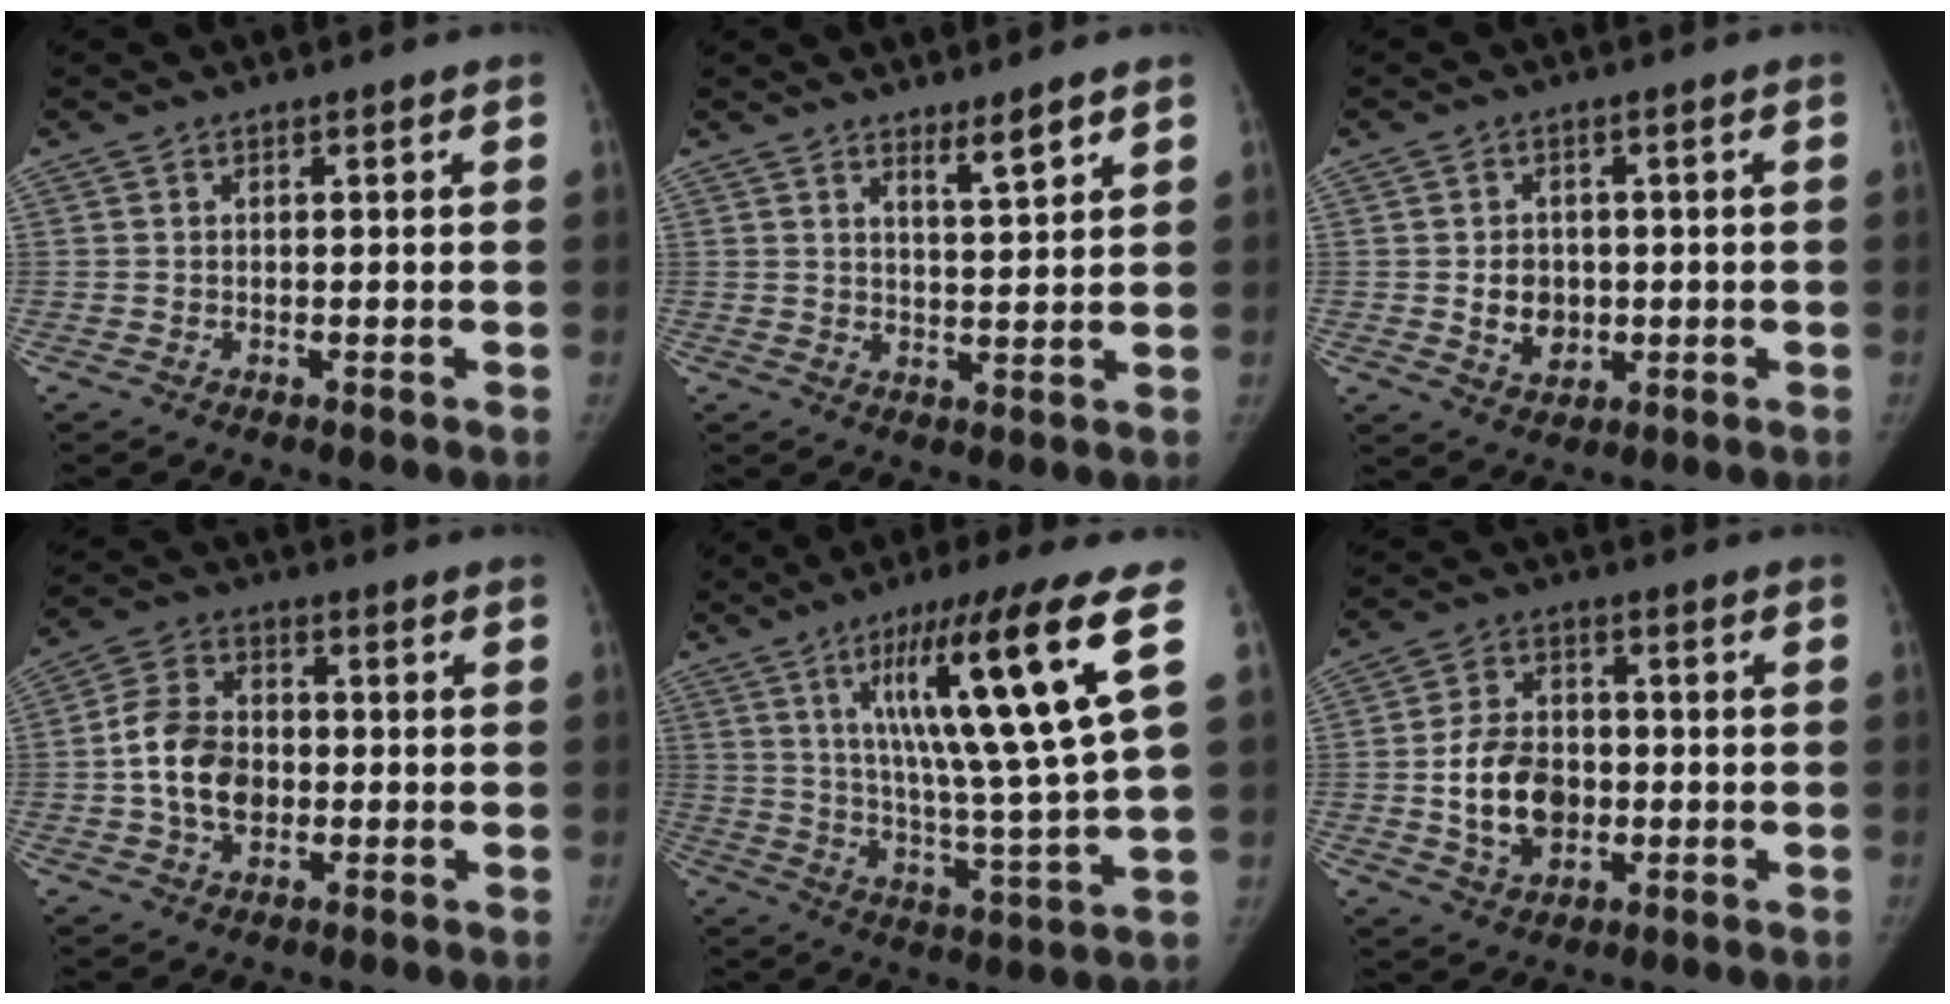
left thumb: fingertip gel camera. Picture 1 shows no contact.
{"total": 3.9, "force": [2.9, 0.3, 2.5], "torque": [-0.037, -0.030, 0.050]}
{"total": 5.8, "force": [-0.3, 4.8, 3.2], "torque": [-0.028, 0.000, 0.004]}
{"total": 10.1, "force": [-1.2, 7.2, 6.9], "torque": [-0.111, 0.018, -0.028]}
{"total": 20.1, "force": [8.1, 1.4, 18.3], "torque": [-0.297, -0.043, 0.129]}
{"total": 11.5, "force": [-1.5, 8.3, 7.8], "torque": [-0.112, 0.012, -0.023]}